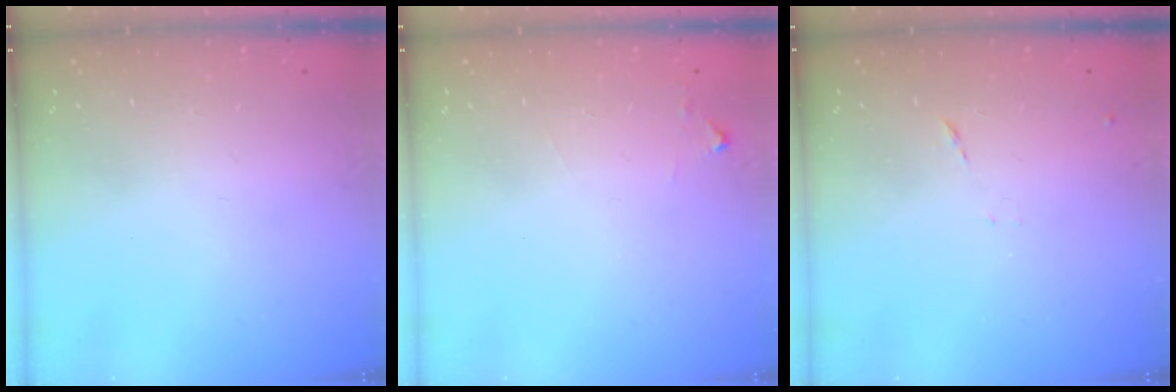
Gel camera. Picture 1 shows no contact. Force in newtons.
{"total": 4.4, "press": 4.4, "slide": 0.7}
{"total": 7.5, "press": 7.4, "slide": 0.6}